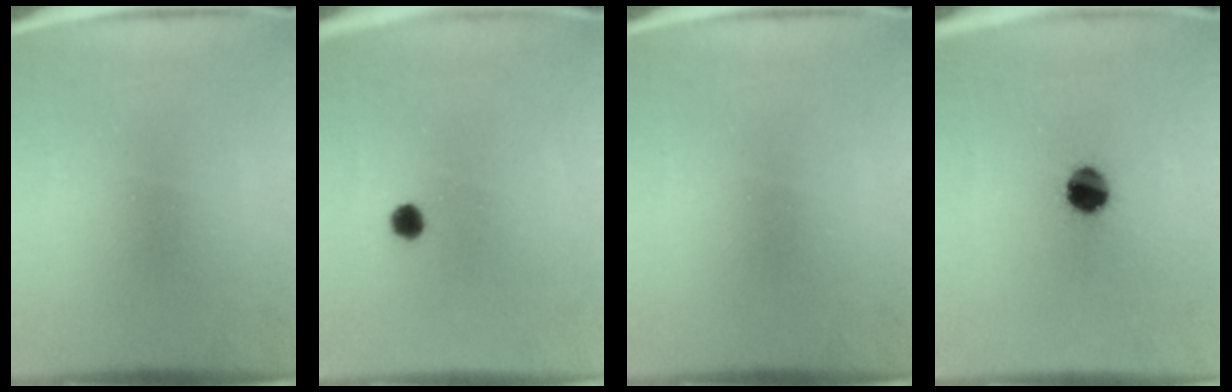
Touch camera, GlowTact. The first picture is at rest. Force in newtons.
{"total": 1.8}
{"total": 0.0}
{"total": 7.9}